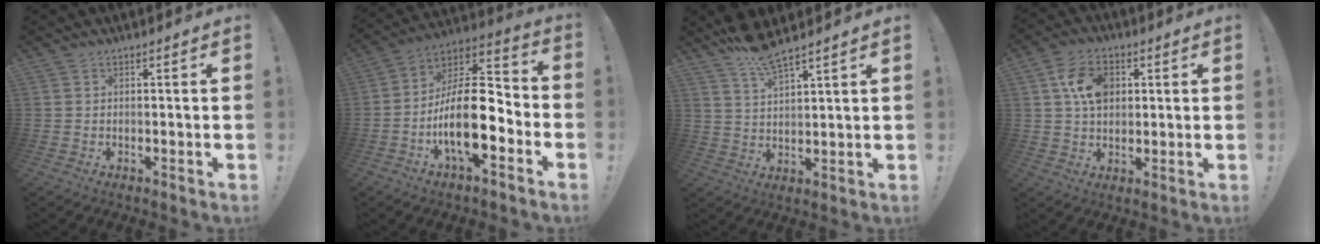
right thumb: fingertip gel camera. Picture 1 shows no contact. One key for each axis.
{"total": 18.3, "fx": -5.3, "fy": 8.0, "fz": 15.6, "tx": -0.286, "ty": 0.023, "tz": -0.083}
{"total": 7.7, "fx": 6.5, "fy": 1.3, "fz": 4.0, "tx": -0.079, "ty": -0.032, "tz": 0.117}
{"total": 10.2, "fx": 2.9, "fy": 7.4, "fz": 6.4, "tx": -0.097, "ty": 0.007, "tz": 0.057}